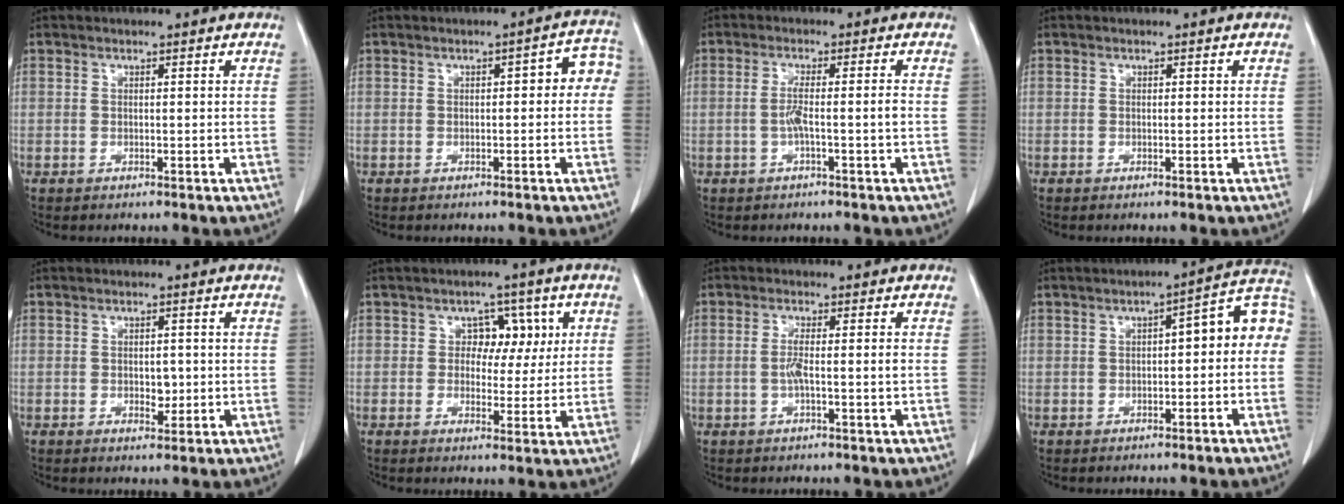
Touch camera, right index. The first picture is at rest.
{"total": 4.5, "force": [0.2, 1.9, 4.1], "torque": [-0.042, 0.030, -0.003]}
{"total": 3.5, "force": [-0.9, -0.4, 3.4], "torque": [-0.064, 0.003, -0.016]}
{"total": 0.0}
{"total": 2.4, "force": [-0.3, 1.4, 2.0], "torque": [-0.030, -0.001, -0.001]}
{"total": 5.2, "force": [1.2, 3.9, 3.2], "torque": [-0.028, 0.012, 0.017]}
{"total": 3.0, "force": [-0.6, -0.1, 2.9], "torque": [-0.056, 0.001, -0.010]}
{"total": 8.6, "force": [-0.2, 2.7, 8.2], "torque": [-0.107, 0.045, -0.007]}